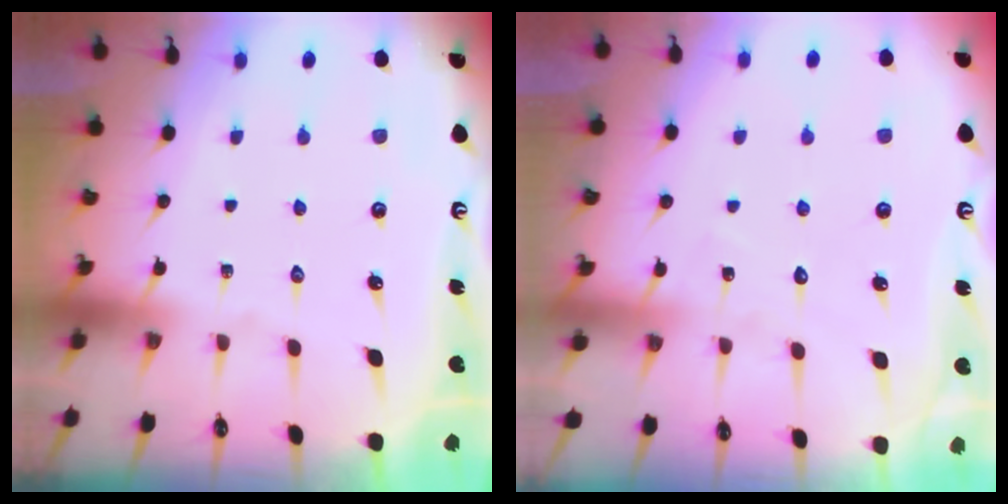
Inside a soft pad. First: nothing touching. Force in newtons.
{"total": 6.3, "press": 6.3, "slide": 0.5}